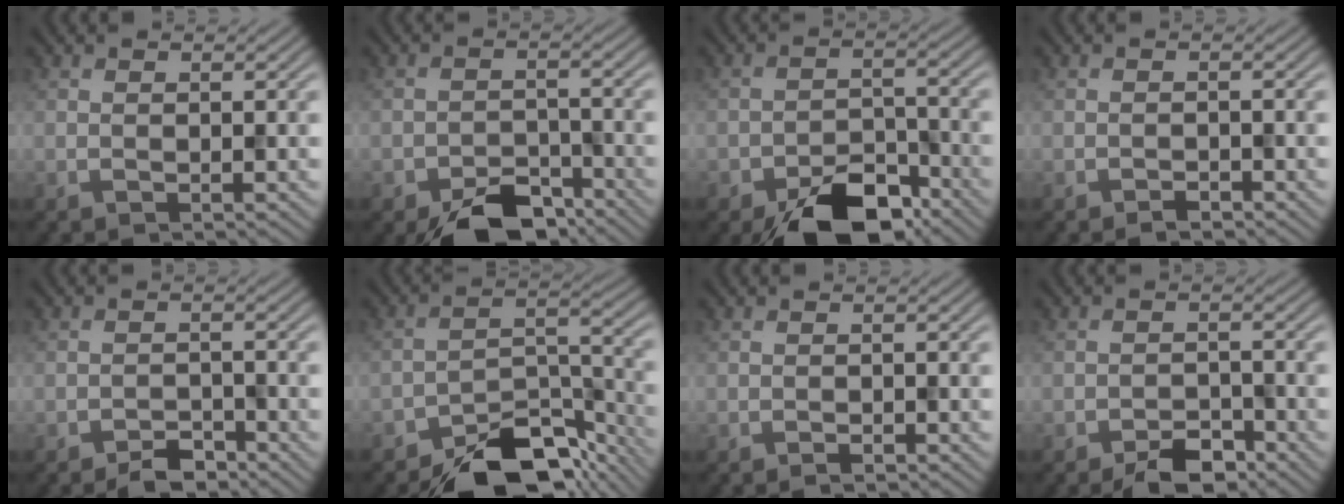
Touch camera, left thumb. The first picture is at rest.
{"total": 6.0, "force": [-4.8, 2.6, 2.3], "torque": [-0.030, -0.003, -0.086]}
{"total": 8.3, "force": [-6.1, 3.8, 4.0], "torque": [-0.055, -0.008, -0.108]}
{"total": 1.0, "force": [-1.0, 0.2, 0.1], "torque": [0.003, 0.002, -0.015]}
{"total": 2.4, "force": [-2.2, 0.8, 0.6], "torque": [-0.002, 0.003, -0.040]}
{"total": 10.8, "force": [-8.9, 4.3, 4.4], "torque": [-0.048, -0.002, -0.155]}
{"total": 0.6, "force": [-0.6, 0.1, 0.2], "torque": [0.001, -0.001, -0.010]}
{"total": 3.5, "force": [-2.9, 1.3, 1.4], "torque": [-0.015, 0.002, -0.052]}